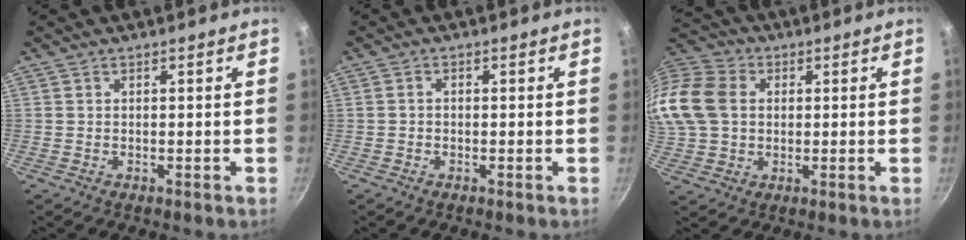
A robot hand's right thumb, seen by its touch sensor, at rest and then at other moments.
{"total": 0.8, "force": [-0.3, 0.6, 0.5], "torque": [-0.009, 0.007, -0.005]}
{"total": 22.5, "force": [3.5, 18.2, 12.7], "torque": [-0.315, 0.042, 0.059]}